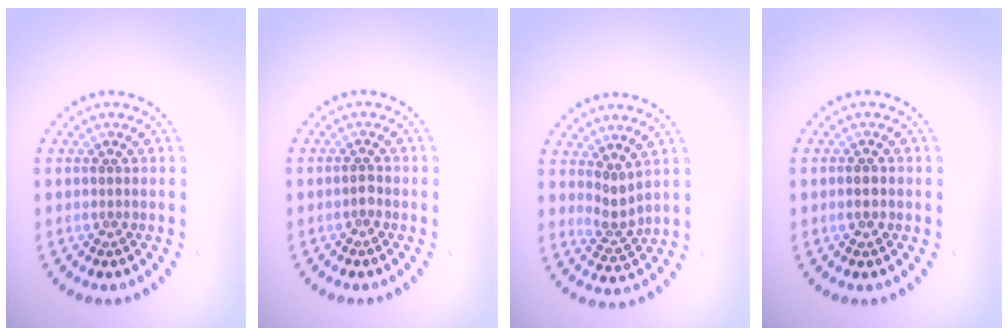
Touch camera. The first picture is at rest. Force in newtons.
{"total": 0.6, "press": 0.5, "slide": 0.3}
{"total": 2.0, "press": 1.4, "slide": 1.5}
{"total": 1.2, "press": 1.1, "slide": 0.3}